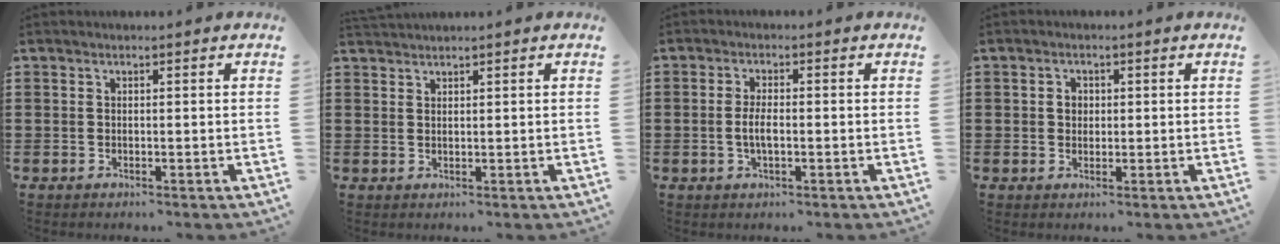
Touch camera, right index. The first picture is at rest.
{"total": 1.4, "force": [1.4, 0.1, 0.0], "torque": [-0.003, 0.002, 0.027]}
{"total": 3.1, "force": [-0.5, 1.1, 2.9], "torque": [-0.066, -0.004, -0.015]}
{"total": 1.7, "force": [0.2, 1.5, 0.8], "torque": [-0.020, 0.010, 0.003]}